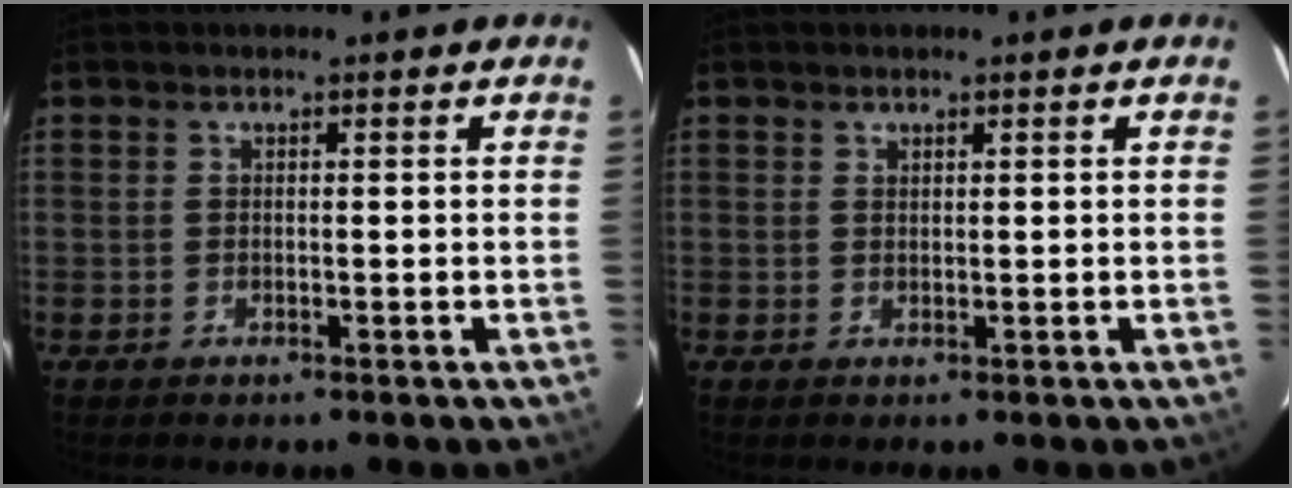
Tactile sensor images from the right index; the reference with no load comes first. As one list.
[{"total": 0.6, "force": [0.5, 0.3, 0.1], "torque": [-0.001, 0.000, 0.010]}]